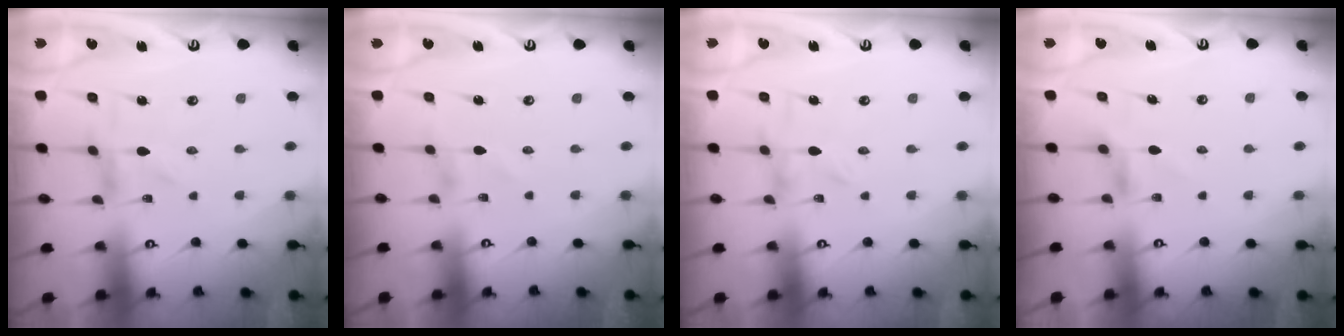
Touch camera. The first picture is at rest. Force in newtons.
{"total": 0.9, "press": 0.9, "slide": 0.0}
{"total": 0.0}
{"total": 5.3, "press": 5.3, "slide": 0.3}